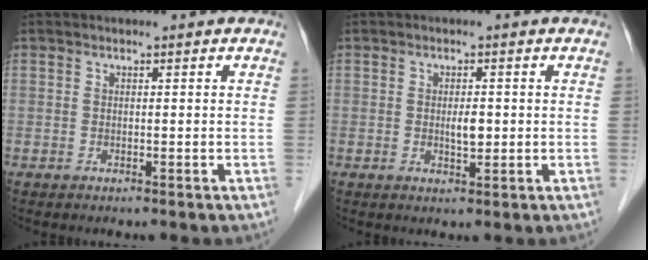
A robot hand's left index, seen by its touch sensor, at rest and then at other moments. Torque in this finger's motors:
{"motor_torque": [0.16, 0.00, 0.07, 0.04]}